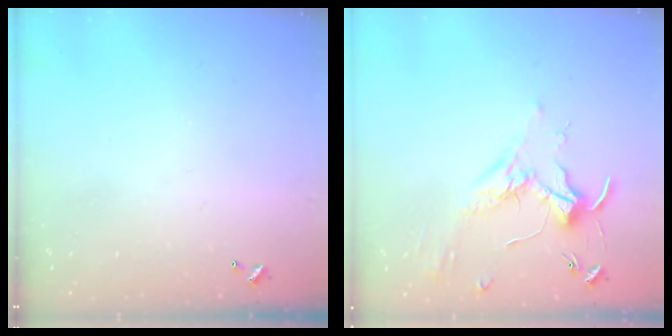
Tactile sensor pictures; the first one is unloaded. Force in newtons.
{"total": 1.7, "press": 1.7, "slide": 0.4}